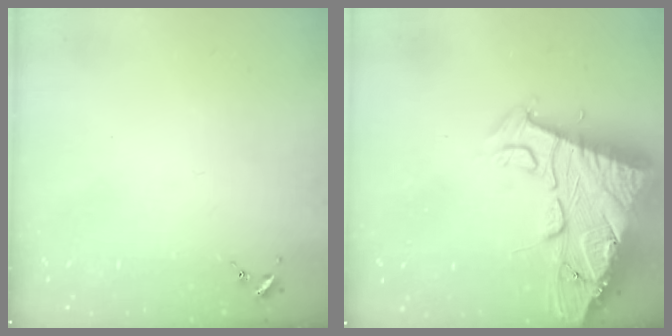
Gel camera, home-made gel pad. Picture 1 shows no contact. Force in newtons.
{"total": 21.9, "press": 21.8, "slide": 2.3}